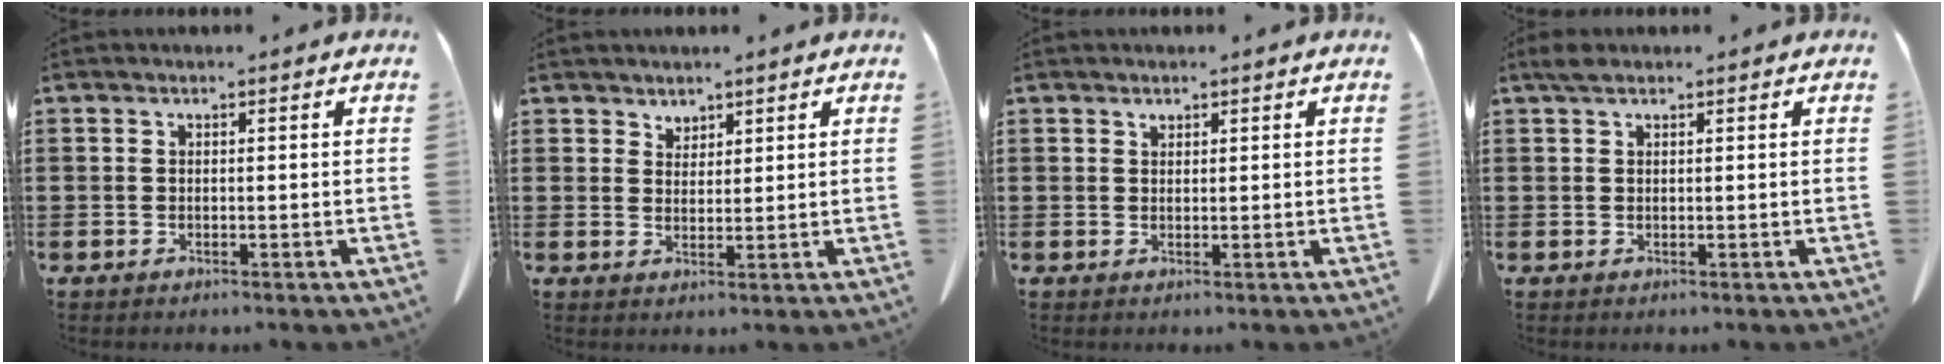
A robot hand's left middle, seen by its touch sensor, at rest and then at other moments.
{"total": 2.3, "force": [2.1, 1.0, 0.1], "torque": [-0.008, 0.001, 0.042]}
{"total": 0.9, "force": [0.8, 0.3, 0.2], "torque": [-0.006, -0.002, 0.017]}
{"total": 1.7, "force": [1.1, 0.7, 1.0], "torque": [-0.024, 0.003, 0.022]}